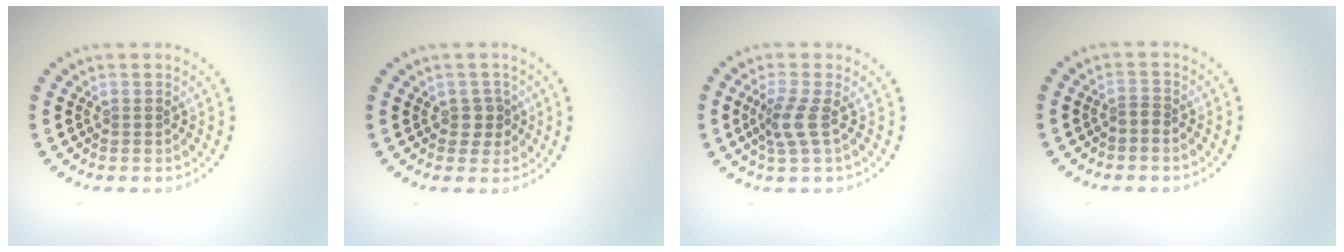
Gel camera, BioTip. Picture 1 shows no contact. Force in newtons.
{"total": 1.6, "press": 1.4, "slide": 0.7}
{"total": 2.4, "press": 1.8, "slide": 1.6}
{"total": 0.8, "press": 0.5, "slide": 0.6}